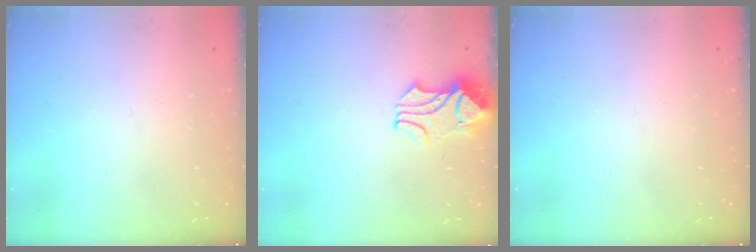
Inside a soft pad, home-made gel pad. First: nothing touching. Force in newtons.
{"total": 2.4, "press": 2.2, "slide": 1.0}
{"total": 0.0}